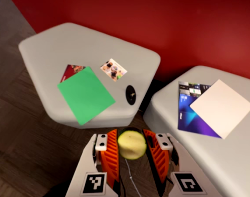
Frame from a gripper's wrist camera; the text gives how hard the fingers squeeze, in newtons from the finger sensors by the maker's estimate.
{"total": 11.4, "left": 11.4, "right": 11.5}